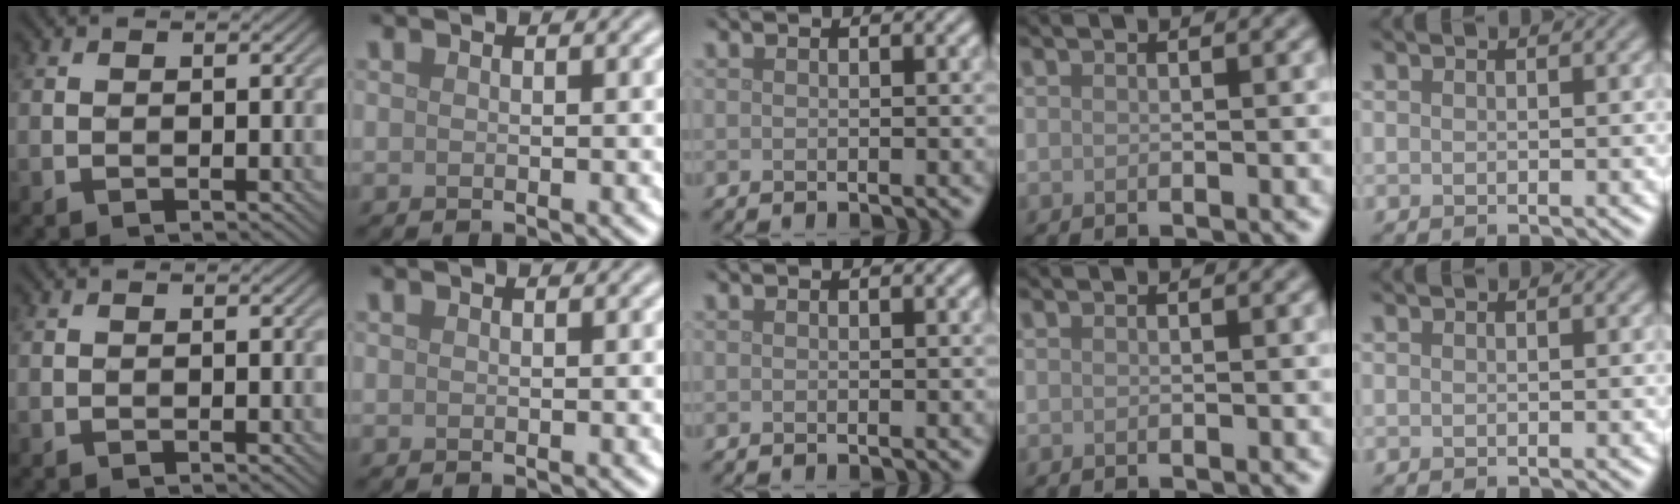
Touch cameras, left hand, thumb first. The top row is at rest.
{}